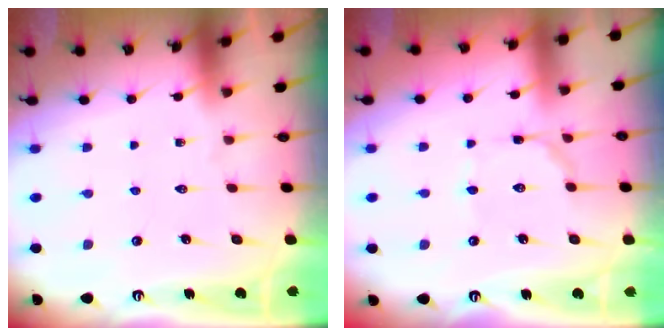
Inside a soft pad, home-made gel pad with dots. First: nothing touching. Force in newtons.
{"total": 2.2, "press": 2.2, "slide": 0.2}